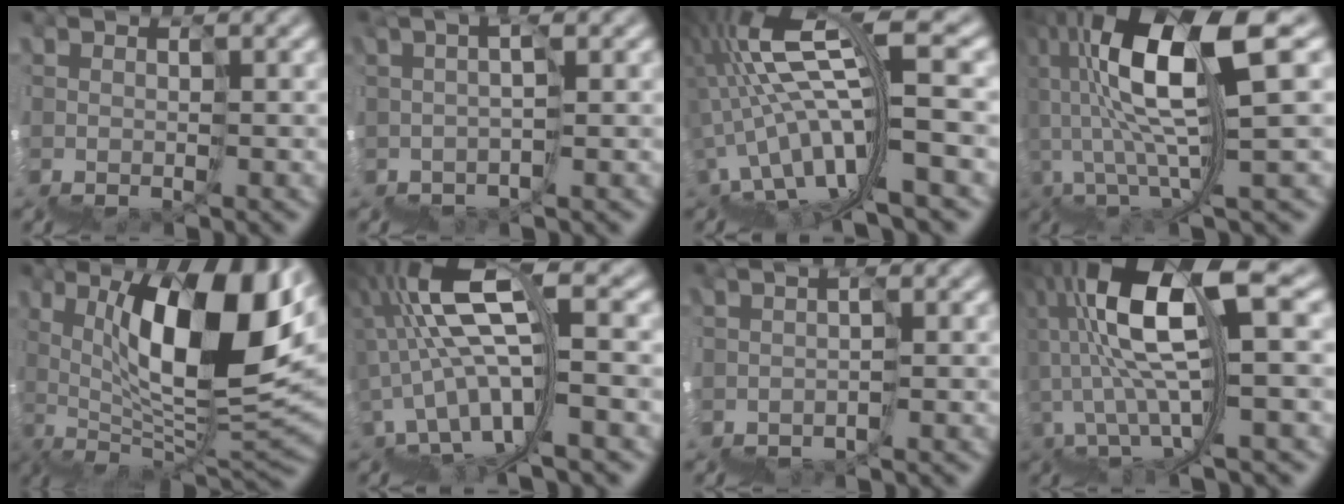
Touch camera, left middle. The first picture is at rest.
{"total": 1.1, "force": [0.9, -0.5, 0.5], "torque": [-0.013, 0.014, 0.009]}
{"total": 7.6, "force": [-0.9, 0.9, 7.5], "torque": [-0.150, 0.038, -0.019]}
{"total": 7.8, "force": [2.4, 0.7, 7.4], "torque": [-0.147, 0.030, 0.040]}
{"total": 10.4, "force": [4.8, 2.6, 8.8], "torque": [-0.133, 0.022, 0.070]}
{"total": 7.5, "force": [-0.2, 2.0, 7.2], "torque": [-0.141, 0.031, -0.012]}
{"total": 0.0}
{"total": 7.9, "force": [1.5, 1.5, 7.7], "torque": [-0.151, 0.030, 0.017]}